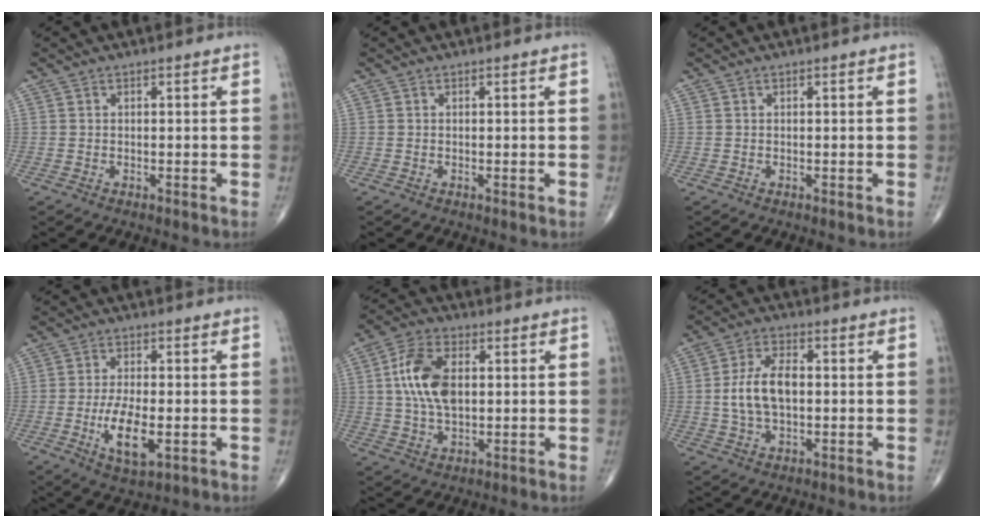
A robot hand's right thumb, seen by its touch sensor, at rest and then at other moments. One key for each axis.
{"total": 0.0}
{"total": 0.0}
{"total": 8.7, "fx": -2.1, "fy": 3.6, "fz": 7.6, "tx": -0.138, "ty": -0.007, "tz": -0.031}
{"total": 11.4, "fx": 1.6, "fy": 6.5, "fz": 9.2, "tx": -0.177, "ty": 0.007, "tz": 0.030}
{"total": 10.2, "fx": 0.0, "fy": 5.4, "fz": 8.7, "tx": -0.169, "ty": 0.012, "tz": 0.000}